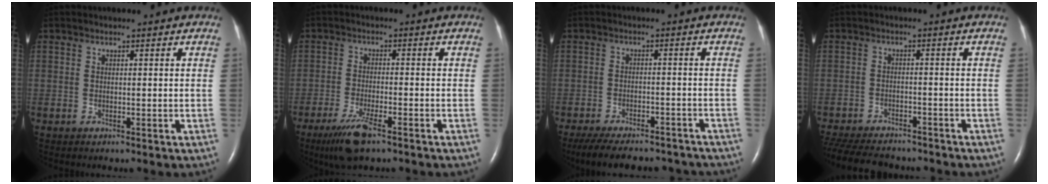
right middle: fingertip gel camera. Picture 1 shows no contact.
{"total": 6.5, "force": [-4.3, 1.0, 4.8], "torque": [-0.102, -0.016, -0.075]}
{"total": 16.6, "force": [-14.4, 4.9, 6.5], "torque": [-0.137, -0.012, -0.190]}
{"total": 15.0, "force": [-13.0, 4.6, 6.0], "torque": [-0.152, -0.020, -0.184]}